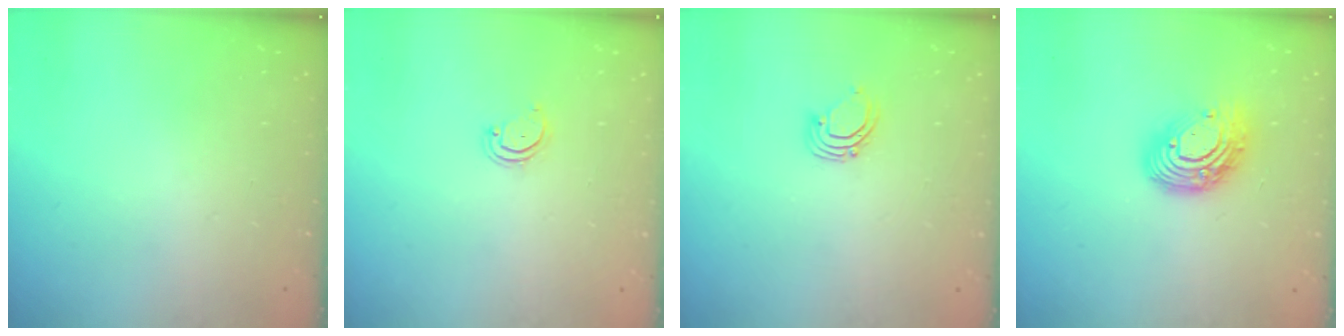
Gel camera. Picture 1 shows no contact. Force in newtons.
{"total": 3.0, "press": 3.0, "slide": 0.2}
{"total": 2.9, "press": 2.9, "slide": 0.3}
{"total": 12.4, "press": 12.4, "slide": 1.1}